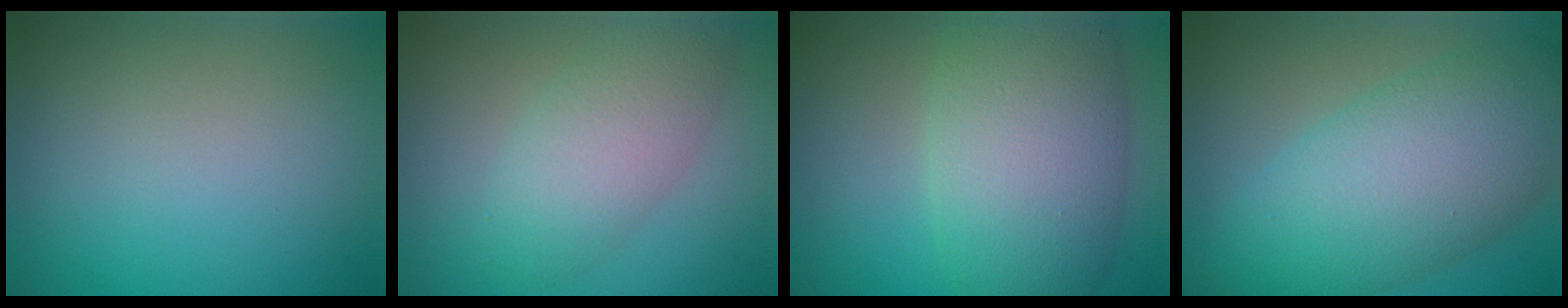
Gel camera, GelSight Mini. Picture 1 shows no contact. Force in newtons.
{"total": 4.6, "press": 4.6, "slide": 0.3}
{"total": 9.3, "press": 9.3, "slide": 0.5}
{"total": 9.8, "press": 9.8, "slide": 0.2}